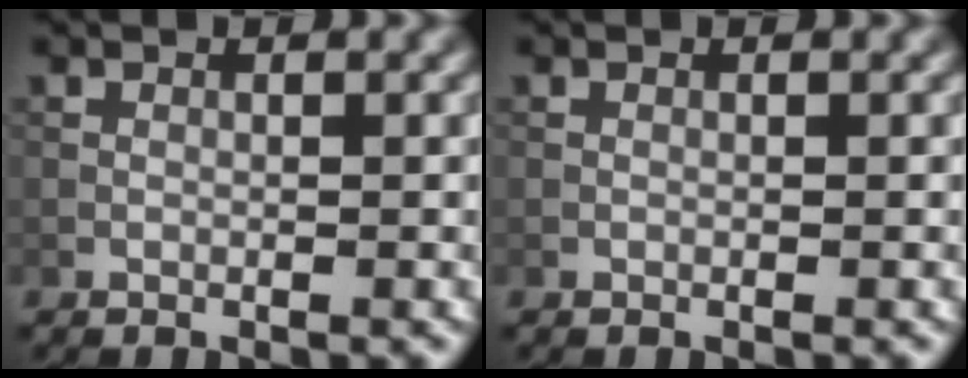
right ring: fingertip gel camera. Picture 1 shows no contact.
{"total": 0.0}